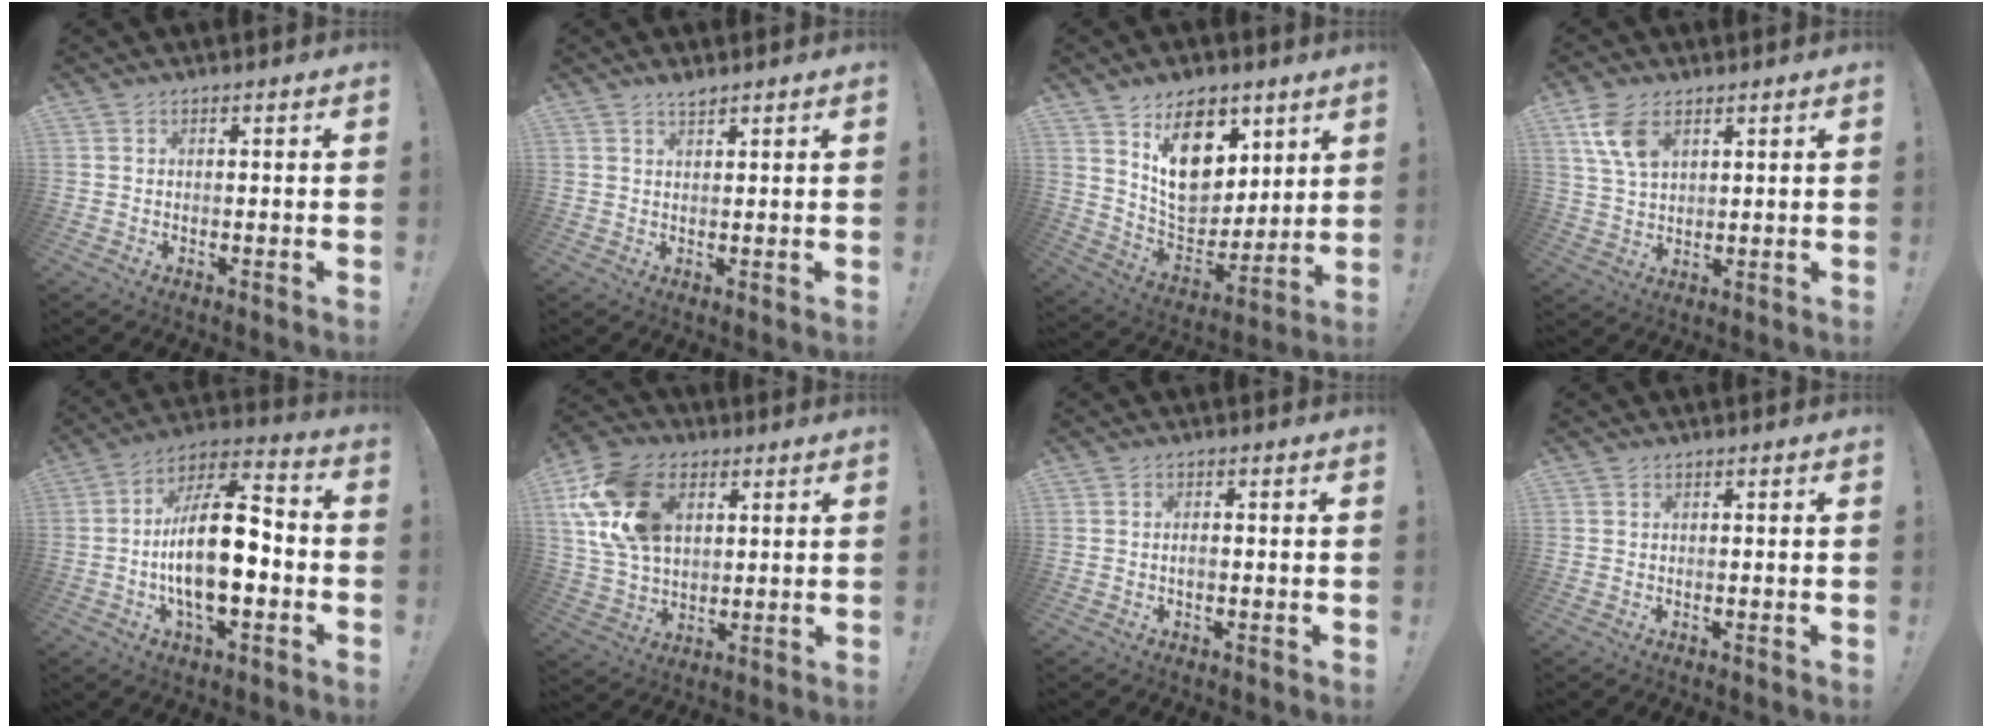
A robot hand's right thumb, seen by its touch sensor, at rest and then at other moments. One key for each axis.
{"total": 2.0, "fx": 1.8, "fy": 0.3, "fz": 0.8, "tx": -0.002, "ty": -0.013, "tz": 0.030}
{"total": 16.9, "fx": 9.1, "fy": 11.4, "fz": 8.5, "tx": -0.109, "ty": -0.056, "tz": 0.172}
{"total": 9.0, "fx": 4.6, "fy": 5.0, "fz": 5.9, "tx": -0.111, "ty": -0.013, "tz": 0.089}
{"total": 18.4, "fx": -3.3, "fy": 8.0, "fz": 16.2, "tx": -0.293, "ty": 0.014, "tz": -0.056}
{"total": 19.9, "fx": 6.9, "fy": 13.7, "fz": 12.6, "tx": -0.232, "ty": -0.020, "tz": 0.131}
{"total": 1.1, "fx": -0.6, "fy": 0.4, "fz": 0.9, "tx": -0.019, "ty": 0.004, "tz": -0.010}
{"total": 0.0}